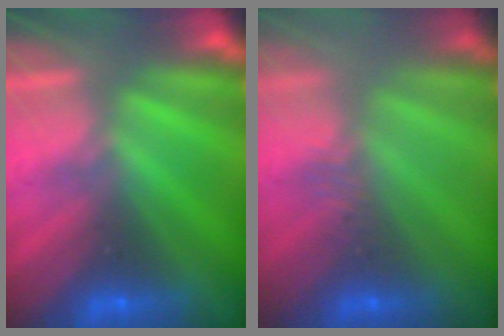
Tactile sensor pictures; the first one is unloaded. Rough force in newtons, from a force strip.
{"total": 2.9}